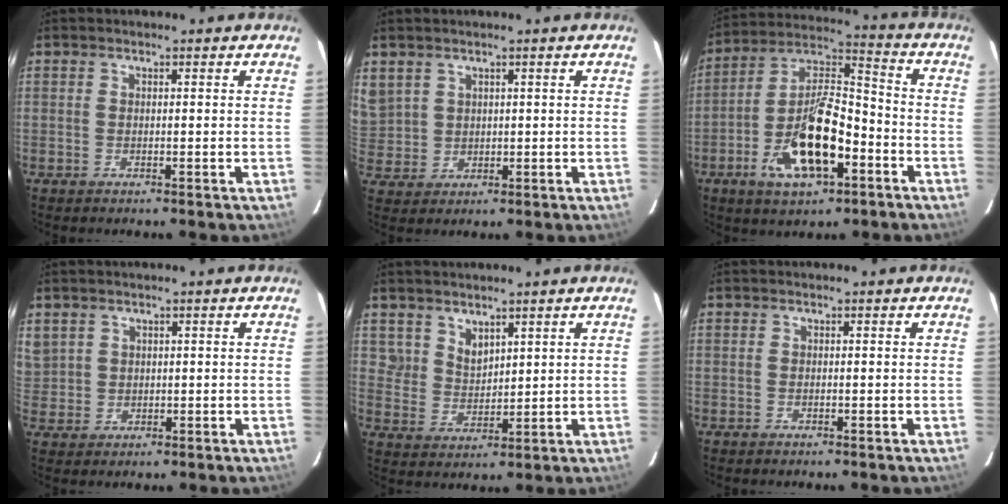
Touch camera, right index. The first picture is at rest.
{"total": 7.8, "force": [3.4, 6.8, 1.9], "torque": [-0.048, 0.018, 0.089]}
{"total": 16.4, "force": [-6.8, 6.8, 13.3], "torque": [-0.260, 0.012, -0.118]}
{"total": 5.8, "force": [2.3, 5.2, 1.1], "torque": [-0.022, 0.012, 0.059]}
{"total": 5.0, "force": [3.9, 3.0, 0.9], "torque": [-0.005, 0.004, 0.079]}
{"total": 0.0}